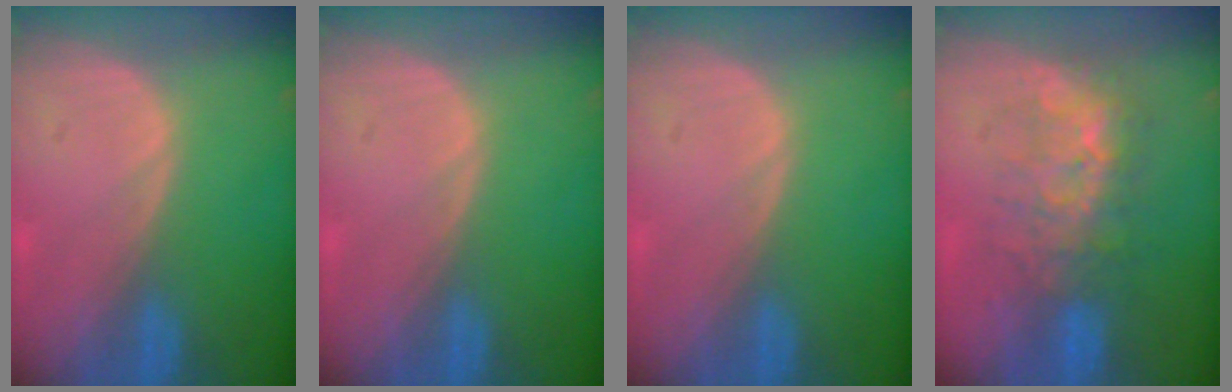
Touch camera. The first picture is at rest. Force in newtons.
{"total": 0.0}
{"total": 0.0}
{"total": 7.9, "press": 7.6, "slide": 2.3}